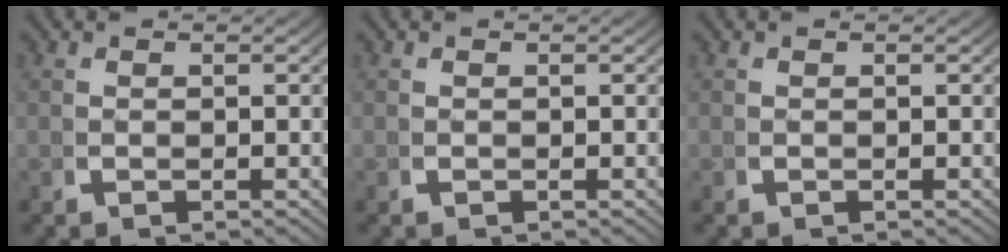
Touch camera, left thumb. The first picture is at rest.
{"total": 0.0}
{"total": 0.0}